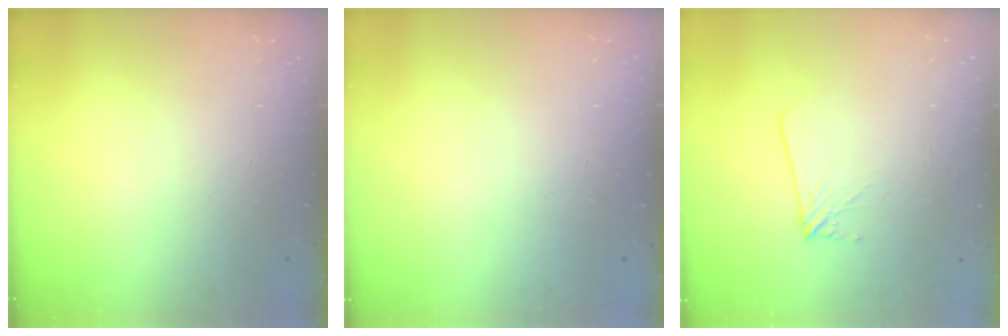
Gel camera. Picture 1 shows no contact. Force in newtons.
{"total": 0.0}
{"total": 2.8, "press": 2.8, "slide": 0.4}